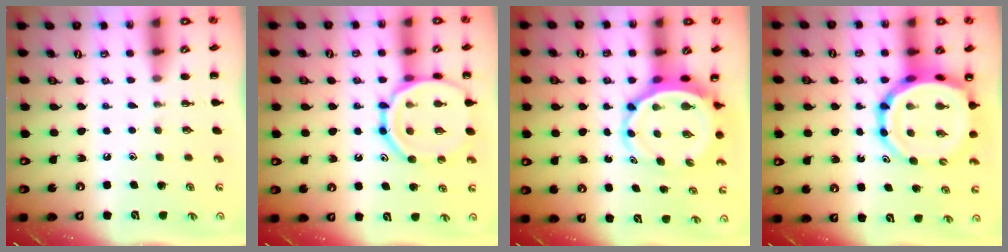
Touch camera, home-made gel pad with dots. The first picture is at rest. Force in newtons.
{"total": 17.5, "press": 17.4, "slide": 2.5}
{"total": 6.4, "press": 6.1, "slide": 2.1}
{"total": 14.2, "press": 13.6, "slide": 4.1}